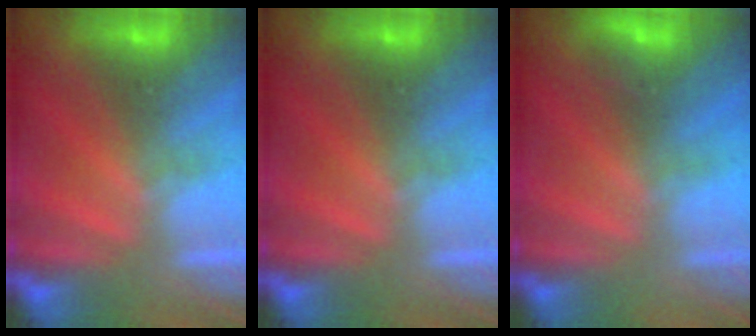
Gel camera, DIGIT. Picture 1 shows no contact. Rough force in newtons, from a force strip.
{"total": 0.0}
{"total": 2.9}